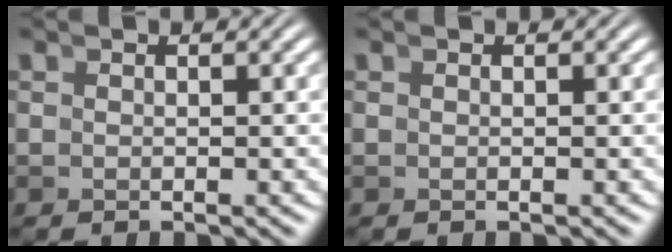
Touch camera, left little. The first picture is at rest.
{"total": 0.0}